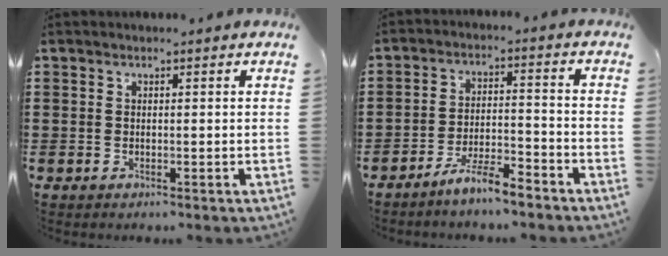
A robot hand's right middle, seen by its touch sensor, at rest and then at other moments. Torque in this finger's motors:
{"motor_torque": [2.14, 0.00, 0.26, 0.10]}